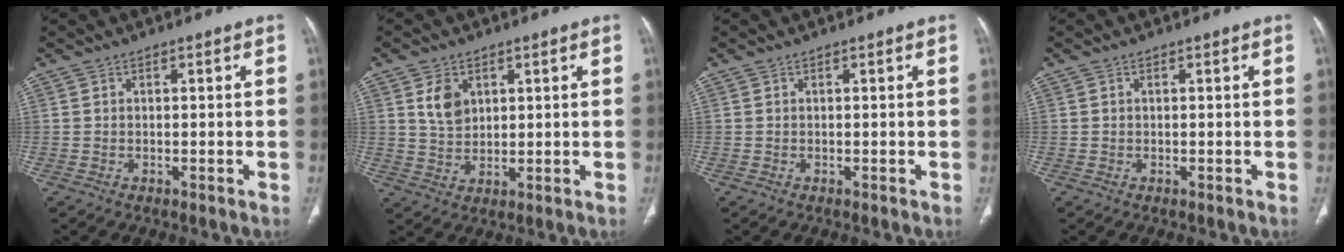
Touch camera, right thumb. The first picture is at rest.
{"total": 5.3, "force": [2.2, 3.7, 3.1], "torque": [-0.043, -0.015, 0.048]}
{"total": 0.0}
{"total": 0.0}